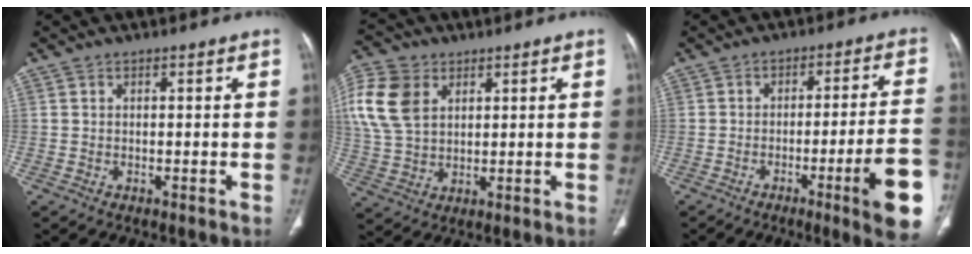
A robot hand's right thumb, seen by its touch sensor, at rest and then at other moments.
{"total": 12.6, "force": [4.1, 8.8, 7.9], "torque": [-0.165, -0.001, 0.082]}
{"total": 14.4, "force": [-5.6, 0.6, 13.3], "torque": [-0.156, 0.016, -0.076]}